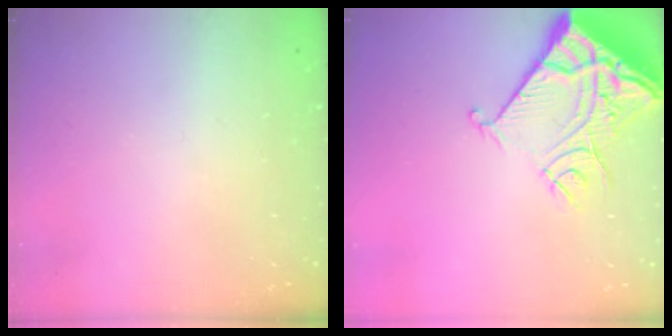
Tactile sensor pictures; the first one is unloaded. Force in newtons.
{"total": 13.1, "press": 13.0, "slide": 1.7}